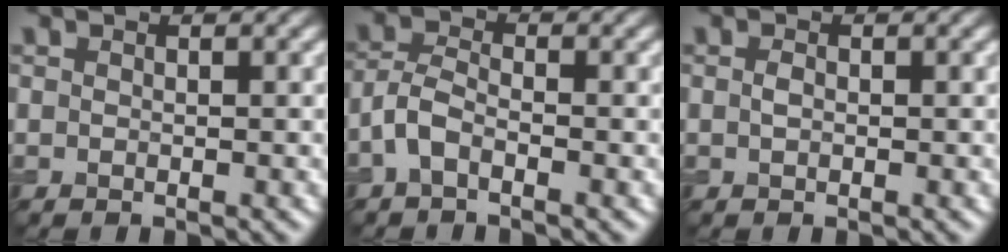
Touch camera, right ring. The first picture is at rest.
{"total": 2.4, "force": [-1.3, 1.0, 1.7], "torque": [-0.037, 0.005, -0.035]}
{"total": 0.7, "force": [0.0, 0.4, 0.5], "torque": [-0.014, 0.000, 0.000]}